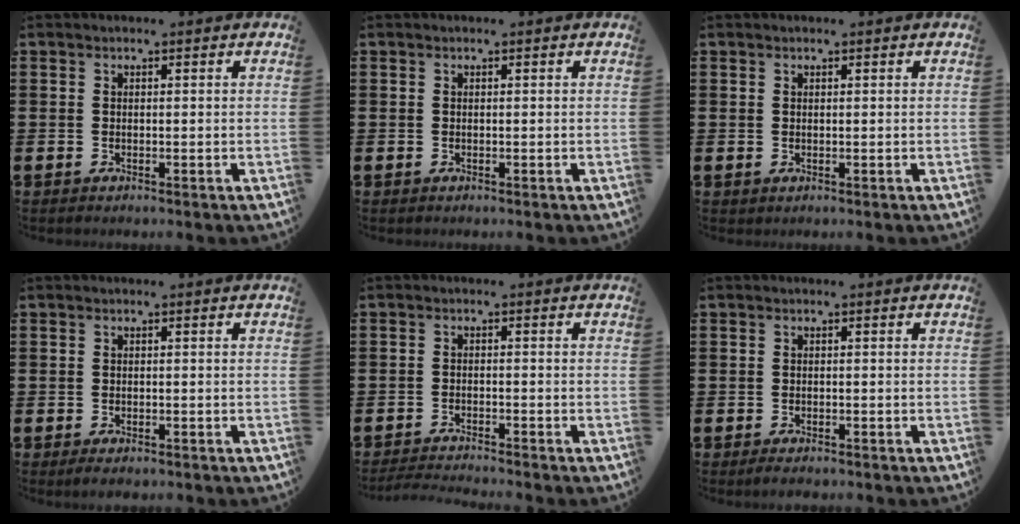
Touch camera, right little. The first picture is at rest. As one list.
[{"total": 0.0}, {"total": 0.0}, {"total": 1.0, "force": [-0.7, 0.3, 0.6], "torque": [-0.012, -0.003, -0.014]}, {"total": 2.1, "force": [-2.0, -0.2, 0.4], "torque": [-0.006, 0.002, -0.042]}, {"total": 1.0, "force": [-0.9, 0.2, 0.5], "torque": [-0.011, -0.001, -0.019]}]